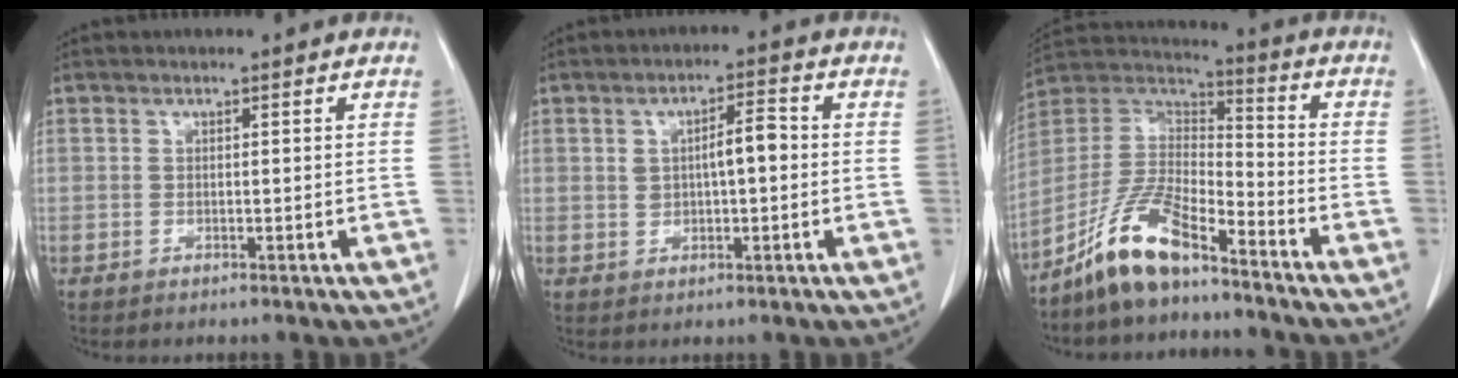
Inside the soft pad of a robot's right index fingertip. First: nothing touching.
{"total": 4.9, "force": [0.4, 1.6, 4.6], "torque": [-0.075, 0.015, 0.010]}
{"total": 11.9, "force": [-8.8, 3.1, 7.3], "torque": [-0.159, 0.015, -0.171]}